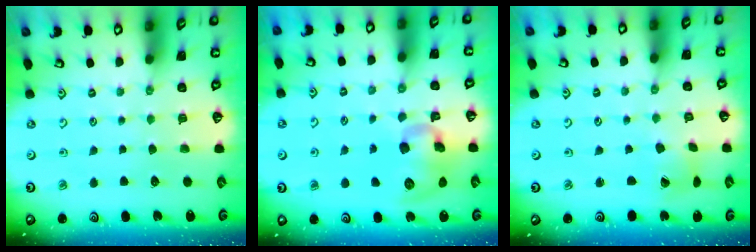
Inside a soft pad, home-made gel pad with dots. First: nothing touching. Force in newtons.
{"total": 11.5, "press": 11.3, "slide": 1.8}
{"total": 2.4, "press": 2.4, "slide": 0.3}